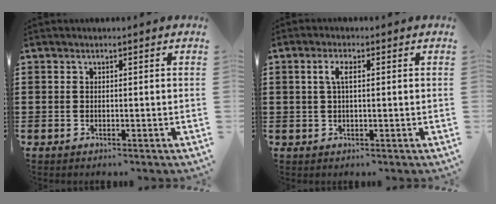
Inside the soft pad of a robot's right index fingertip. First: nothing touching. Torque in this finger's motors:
{"motor_torque": [0.33, 0.01, 0.11, 0.09]}